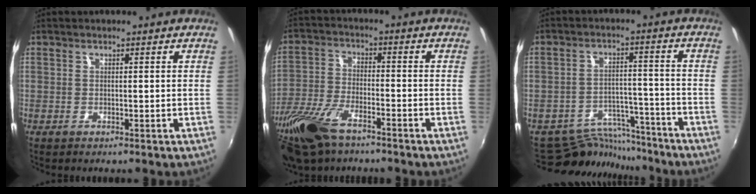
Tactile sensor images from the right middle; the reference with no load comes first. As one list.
[{"total": 14.8, "force": [-10.0, 6.1, 9.0], "torque": [-0.215, -0.029, -0.199]}, {"total": 10.7, "force": [-9.9, 3.8, 1.4], "torque": [-0.037, 0.026, -0.145]}]